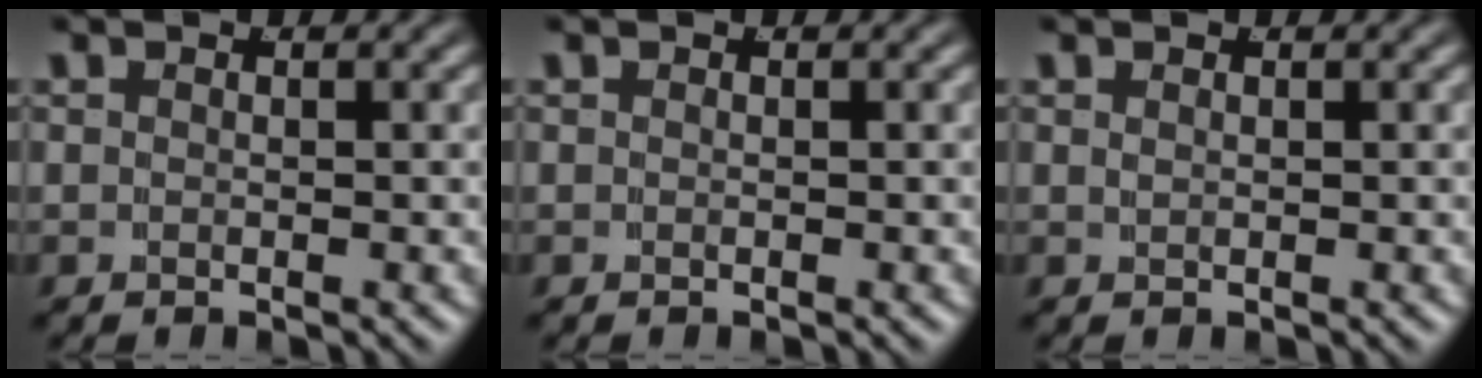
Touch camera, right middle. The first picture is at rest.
{"total": 0.0}
{"total": 0.7, "force": [0.3, -0.6, 0.0], "torque": [0.002, -0.006, 0.014]}